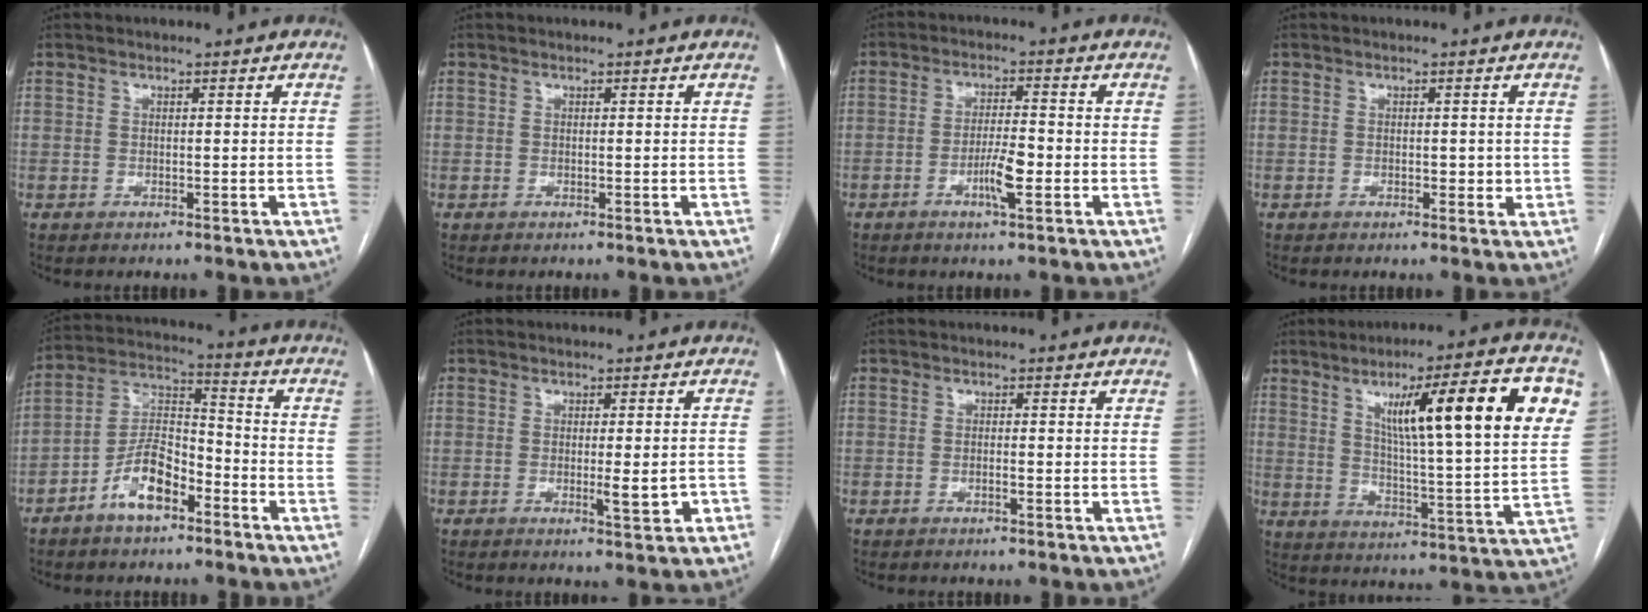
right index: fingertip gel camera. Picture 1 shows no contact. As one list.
[{"total": 0.0}, {"total": 5.1, "force": [-1.8, 0.6, 4.8], "torque": [-0.090, -0.003, -0.033]}, {"total": 1.8, "force": [-0.1, 1.1, 1.4], "torque": [-0.014, 0.002, -0.002]}, {"total": 9.8, "force": [-5.5, 4.4, 6.8], "torque": [-0.141, 0.022, -0.102]}, {"total": 4.0, "force": [-1.2, 0.7, 3.7], "torque": [-0.053, -0.004, -0.014]}, {"total": 0.8, "force": [-0.3, 0.0, 0.7], "torque": [-0.014, 0.001, -0.004]}, {"total": 21.3, "force": [8.3, 1.4, 19.6], "torque": [-0.276, 0.014, 0.117]}]